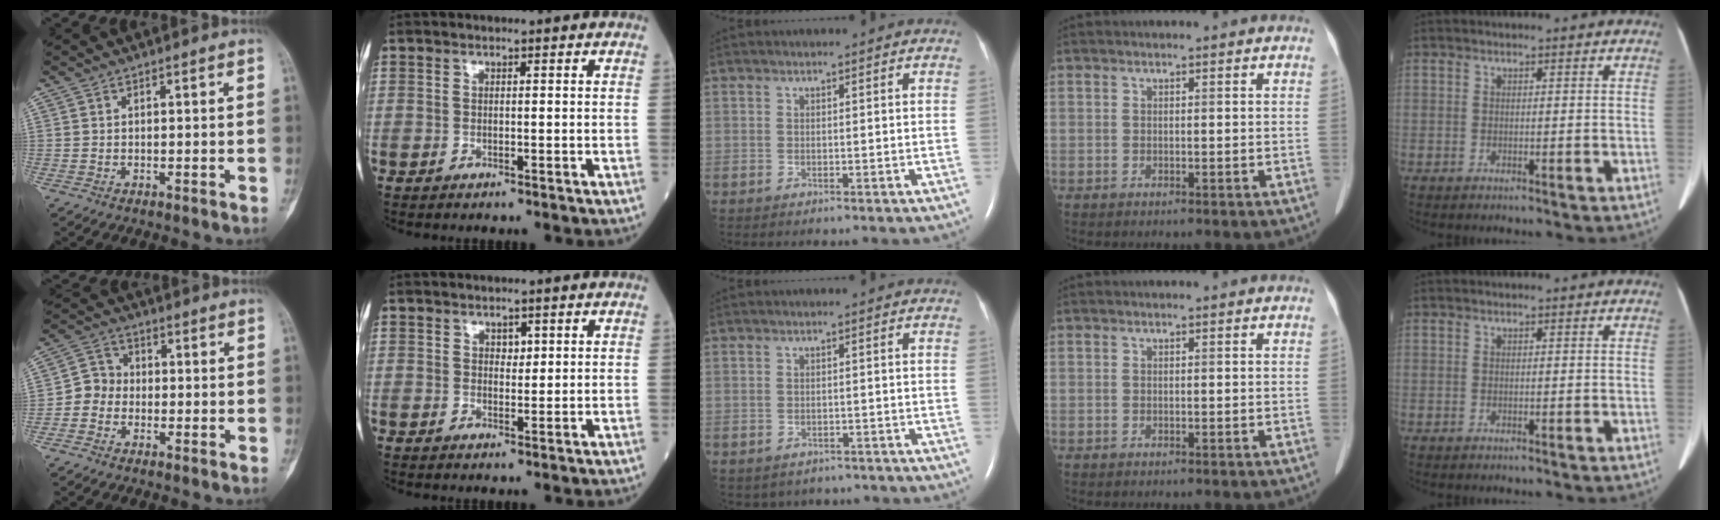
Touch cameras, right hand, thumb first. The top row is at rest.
{"thumb": {"total": 4.7, "force": [-1.4, 4.2, 1.7], "torque": [-0.005, 0.016, -0.044]}, "index": {"total": 1.4, "force": [0.7, 0.9, 0.8], "torque": [-0.006, -0.003, 0.011]}, "middle": {"total": 4.9, "force": [-4.0, 2.8, 0.6], "torque": [-0.002, 0.013, -0.043]}}